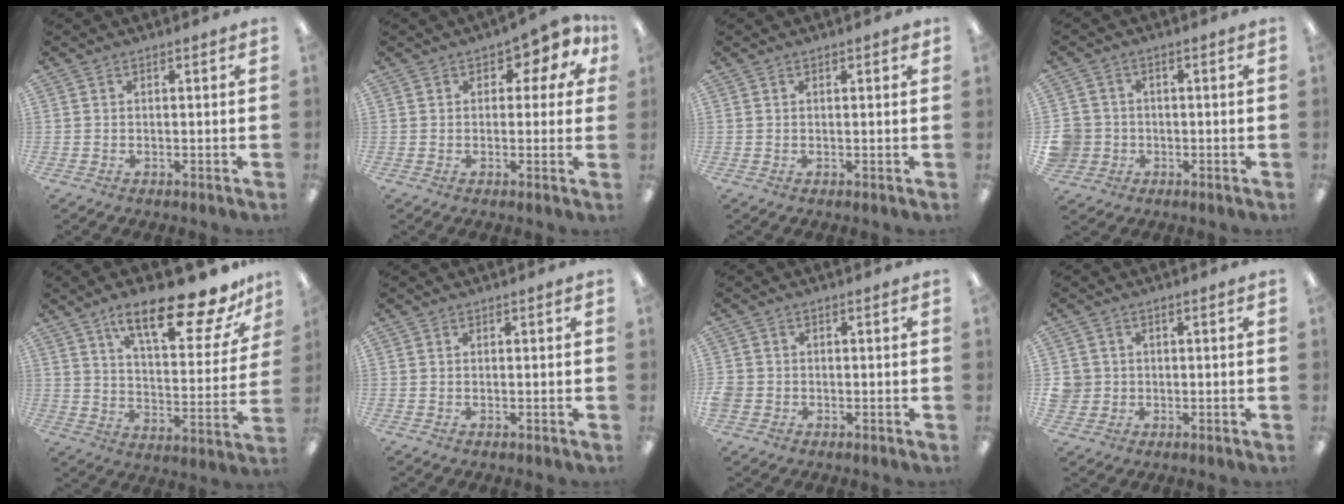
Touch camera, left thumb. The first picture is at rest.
{"total": 6.1, "force": [2.7, 3.5, 4.2], "torque": [-0.047, -0.011, 0.043]}
{"total": 0.9, "force": [0.6, 0.3, 0.5], "torque": [-0.004, -0.001, 0.009]}
{"total": 5.1, "force": [-0.9, 5.0, 0.8], "torque": [-0.026, 0.009, -0.018]}
{"total": 20.7, "force": [14.5, 5.7, 13.7], "torque": [-0.213, -0.086, 0.235]}
{"total": 0.0}
{"total": 2.6, "force": [-0.8, 2.4, 0.7], "torque": [-0.009, 0.004, -0.015]}
{"total": 4.0, "force": [0.0, 3.9, 0.3], "torque": [-0.005, 0.007, 0.001]}